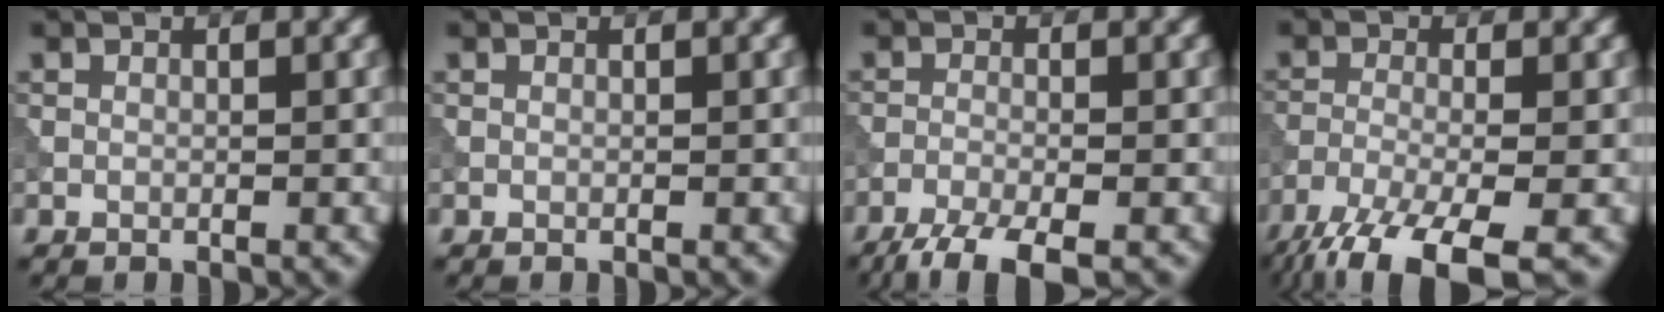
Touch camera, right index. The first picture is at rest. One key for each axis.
{"total": 0.0}
{"total": 4.6, "fx": -3.4, "fy": 0.8, "fz": 2.9, "tx": -0.053, "ty": -0.009, "tz": -0.073}
{"total": 8.8, "fx": -6.1, "fy": 2.2, "fz": 6.0, "tx": -0.114, "ty": -0.024, "tz": -0.116}